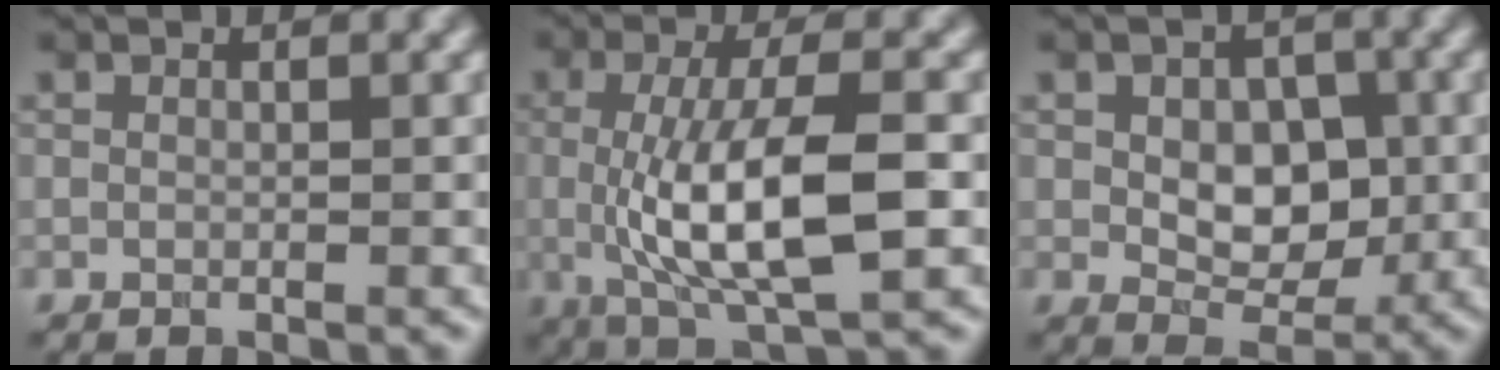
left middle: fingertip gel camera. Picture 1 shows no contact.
{"total": 9.4, "force": [-0.8, 2.9, 8.9], "torque": [-0.152, -0.009, -0.011]}
{"total": 4.9, "force": [0.1, 3.3, 3.6], "torque": [-0.056, -0.006, 0.005]}